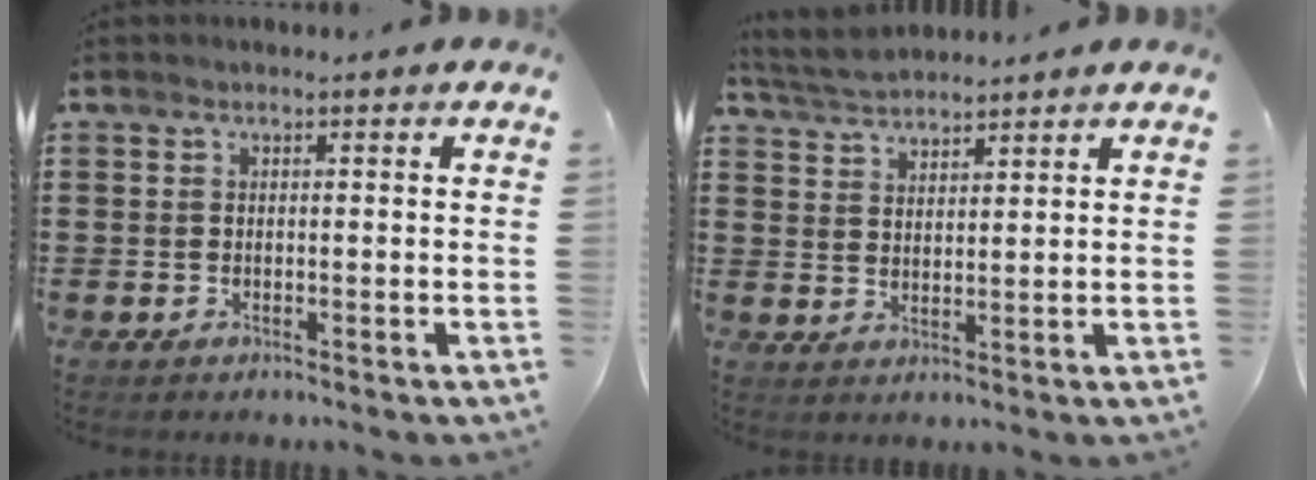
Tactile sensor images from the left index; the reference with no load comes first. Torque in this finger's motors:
{"motor_torque": [0.12, 0.24, 0.21, 0.08]}